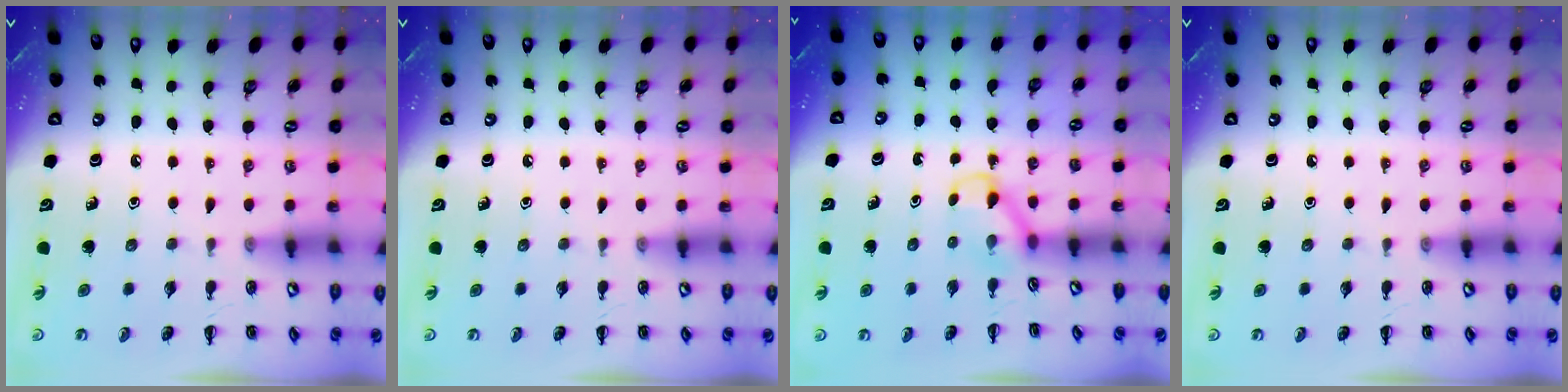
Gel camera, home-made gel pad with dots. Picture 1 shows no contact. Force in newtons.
{"total": 0.0}
{"total": 3.2, "press": 3.0, "slide": 1.1}
{"total": 0.0}